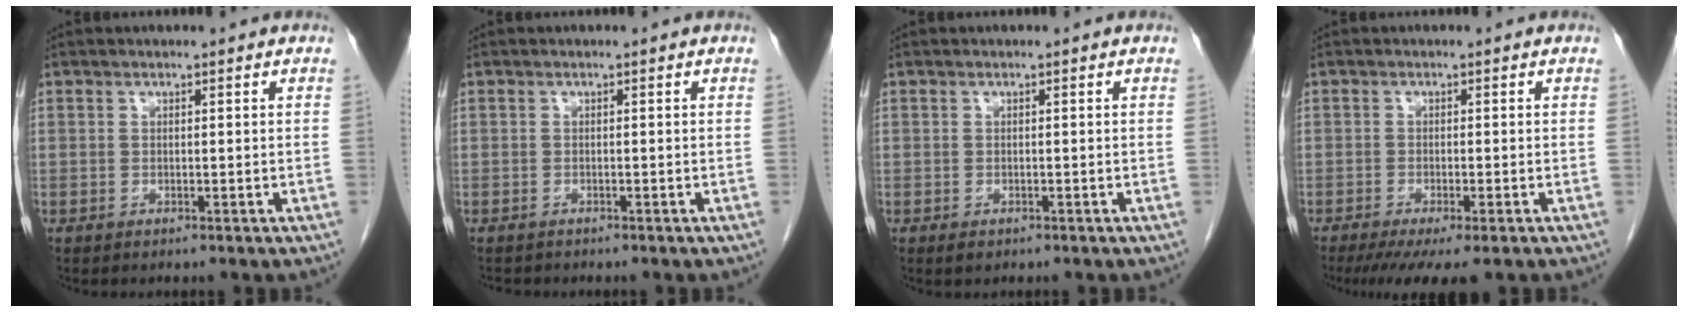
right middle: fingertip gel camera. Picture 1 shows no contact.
{"total": 0.9, "force": [-0.8, 0.4, 0.0], "torque": [-0.009, 0.000, -0.014]}
{"total": 1.4, "force": [-0.9, 0.7, 0.8], "torque": [-0.017, -0.001, -0.010]}
{"total": 6.9, "force": [-5.0, 1.0, 4.7], "torque": [-0.066, -0.017, -0.078]}